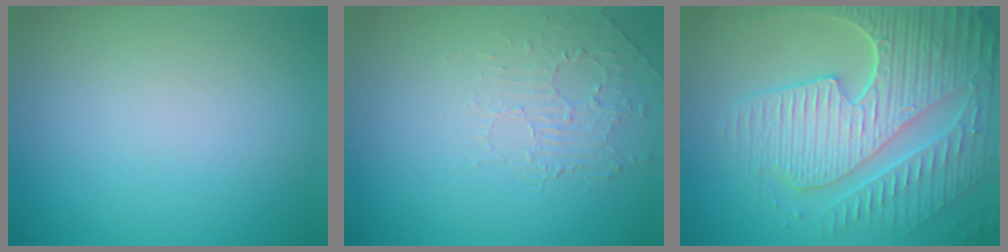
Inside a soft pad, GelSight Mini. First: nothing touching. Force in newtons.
{"total": 2.0, "press": 0.6, "slide": 1.9}
{"total": 9.0, "press": 6.4, "slide": 6.3}